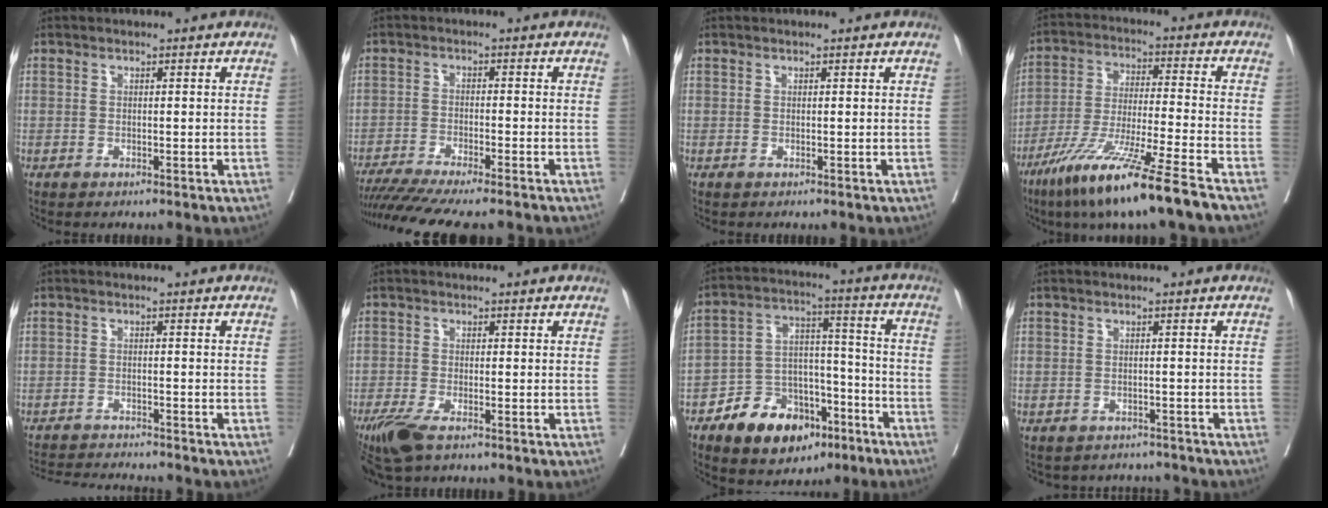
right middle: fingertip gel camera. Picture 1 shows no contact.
{"total": 13.0, "force": [-11.2, 0.3, 6.5], "torque": [-0.091, -0.023, -0.173]}
{"total": 0.0}
{"total": 15.2, "force": [-10.3, -1.2, 11.0], "torque": [-0.218, -0.053, -0.189]}
{"total": 8.6, "force": [-8.3, 0.0, 2.2], "torque": [-0.029, -0.005, -0.130]}
{"total": 5.9, "force": [-4.1, 1.5, 4.0], "torque": [-0.079, -0.014, -0.075]}
{"total": 14.2, "force": [-8.6, 8.1, 8.0], "torque": [-0.127, 0.027, -0.136]}
{"total": 5.5, "force": [-5.2, 1.8, -0.2], "torque": [0.006, 0.014, -0.060]}